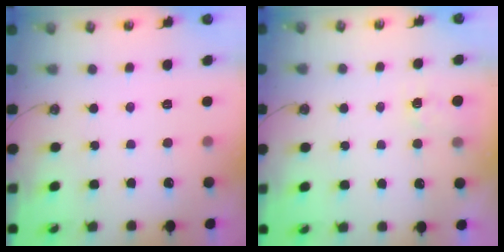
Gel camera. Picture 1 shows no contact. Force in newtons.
{"total": 2.7, "press": 2.6, "slide": 0.4}